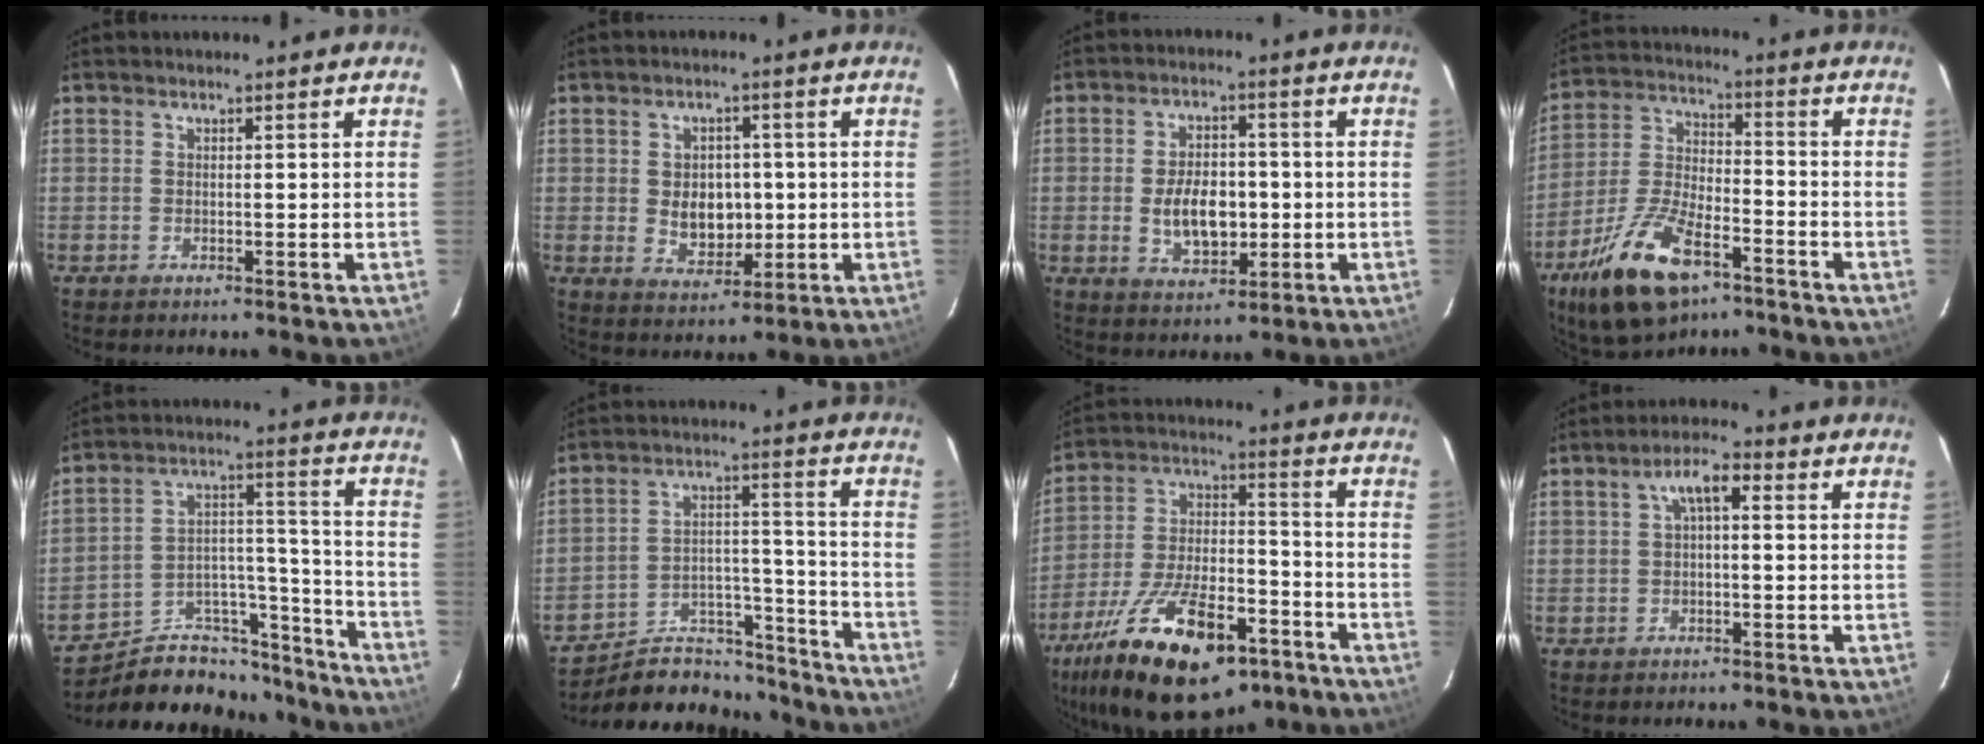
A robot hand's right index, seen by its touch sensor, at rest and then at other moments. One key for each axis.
{"total": 7.3, "fx": 0.0, "fy": 5.5, "fz": 4.8, "tx": -0.087, "ty": 0.003, "tz": 0.014}
{"total": 9.3, "fx": -1.1, "fy": 5.5, "fz": 7.4, "tx": -0.139, "ty": 0.005, "tz": -0.009}
{"total": 16.7, "fx": -9.9, "fy": 7.0, "fz": 11.5, "tx": -0.243, "ty": -0.018, "tz": -0.180}
{"total": 19.3, "fx": -16.5, "fy": 8.9, "fz": 4.3, "tx": -0.071, "ty": 0.081, "tz": -0.237}
{"total": 16.8, "fx": -15.2, "fy": 6.6, "fz": 2.9, "tx": -0.054, "ty": 0.056, "tz": -0.224}
{"total": 24.9, "fx": -15.4, "fy": 10.6, "fz": 16.5, "tx": -0.304, "ty": -0.017, "tz": -0.238}
{"total": 4.4, "fx": 0.7, "fy": 1.7, "fz": 4.0, "tx": -0.072, "ty": 0.017, "tz": 0.015}